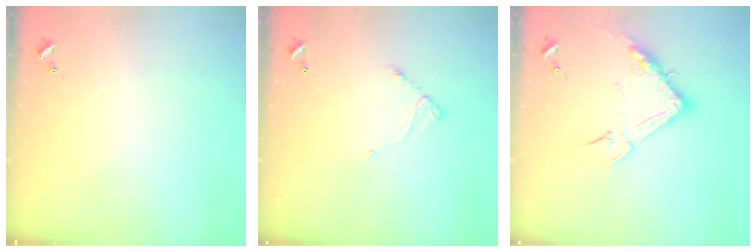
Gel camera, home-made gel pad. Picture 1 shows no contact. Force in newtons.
{"total": 5.8, "press": 5.8, "slide": 0.3}
{"total": 13.3, "press": 13.3, "slide": 1.0}